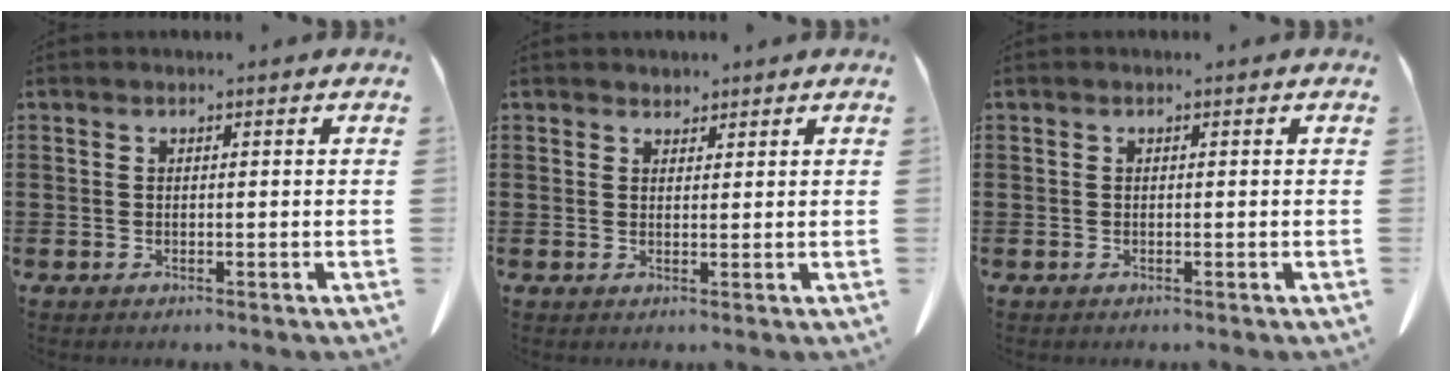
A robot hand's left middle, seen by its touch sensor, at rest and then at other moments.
{"total": 1.6, "force": [1.5, 0.6, -0.1], "torque": [-0.003, 0.003, 0.030]}
{"total": 0.0}